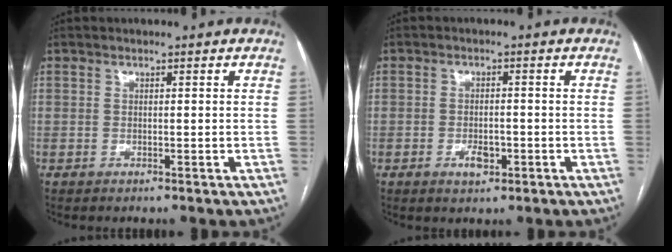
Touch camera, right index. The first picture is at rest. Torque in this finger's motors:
{"motor_torque": [0.53, -0.18, 0.16, 0.05]}